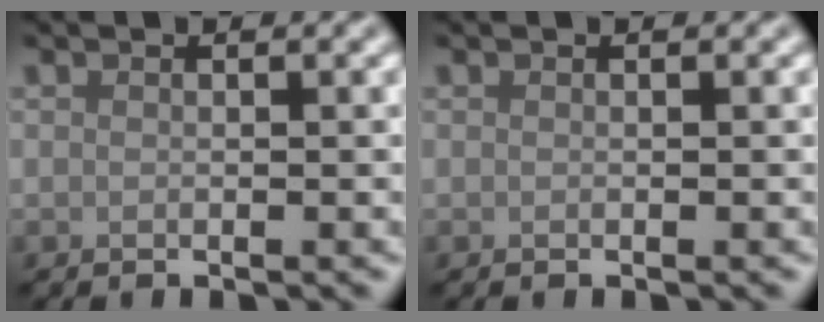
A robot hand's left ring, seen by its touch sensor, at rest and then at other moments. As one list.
[{"total": 0.0}]